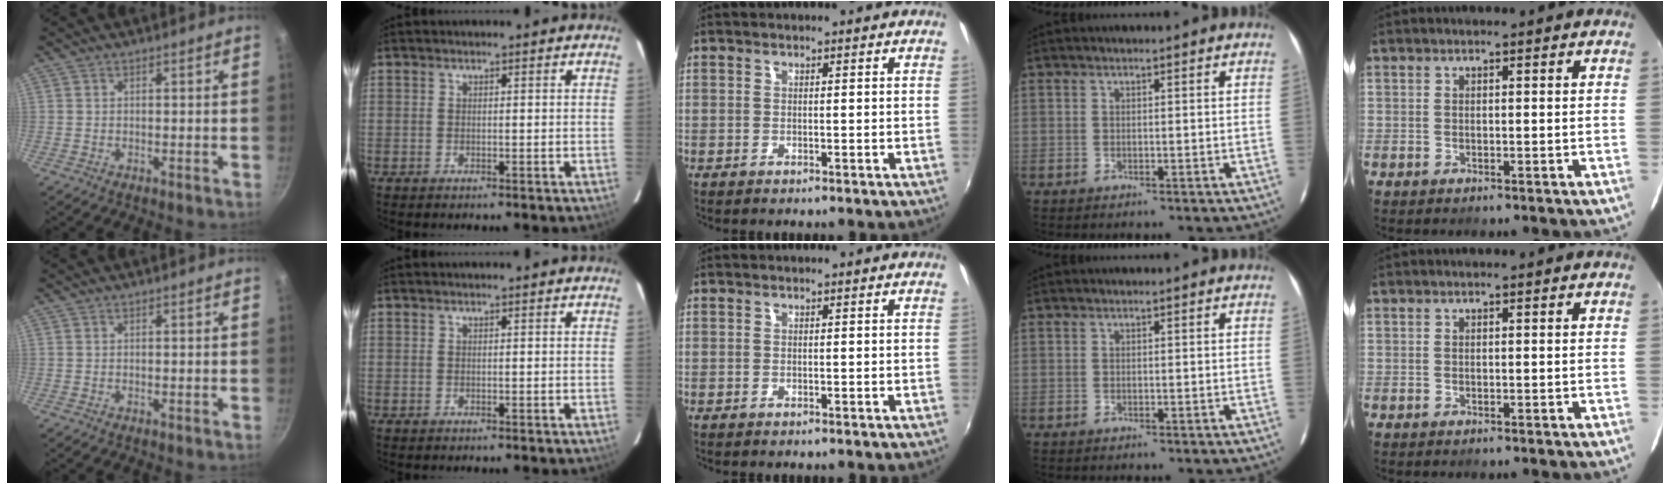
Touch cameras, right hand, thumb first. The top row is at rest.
{}